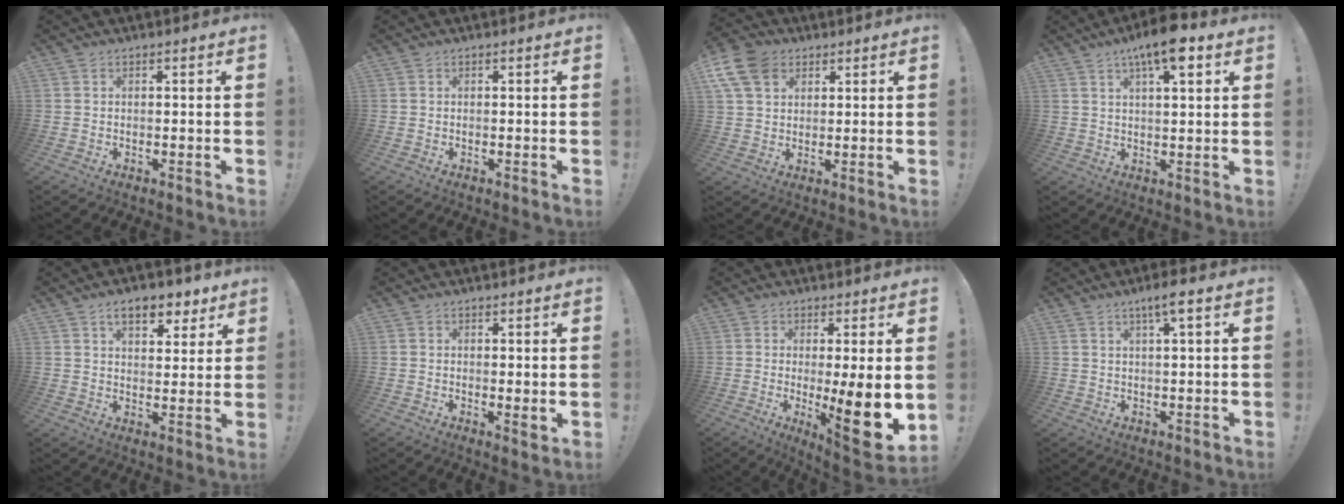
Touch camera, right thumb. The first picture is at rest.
{"total": 0.0}
{"total": 11.3, "force": [5.2, 8.1, 5.9], "torque": [-0.113, -0.018, 0.104]}
{"total": 9.8, "force": [5.1, 3.0, 7.7], "torque": [-0.117, -0.019, 0.084]}
{"total": 9.6, "force": [5.9, 4.8, 5.8], "torque": [-0.076, -0.025, 0.103]}
{"total": 2.0, "force": [1.0, 0.5, 1.7], "torque": [-0.017, -0.006, 0.017]}
{"total": 13.8, "force": [-1.6, 1.8, 13.6], "torque": [-0.168, -0.022, -0.017]}
{"total": 4.7, "force": [2.3, 0.3, 4.1], "torque": [-0.072, -0.003, 0.034]}